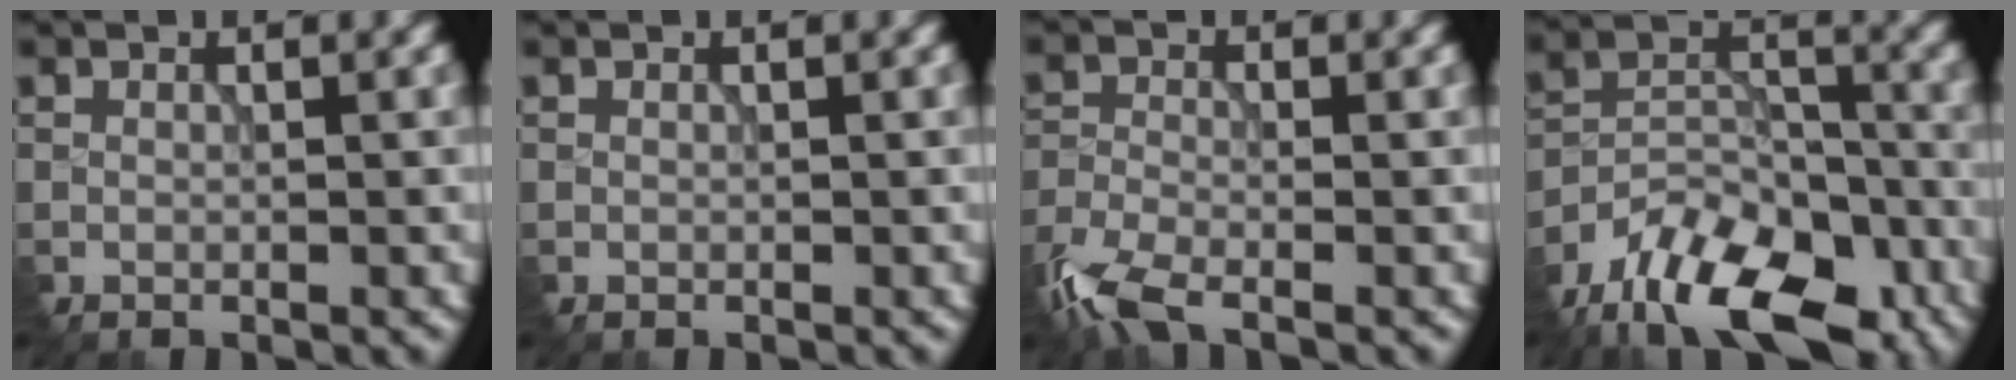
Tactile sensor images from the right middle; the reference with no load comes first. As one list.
[{"total": 0.0}, {"total": 5.7, "force": [-4.1, 2.0, 3.4], "torque": [-0.090, -0.013, -0.094]}, {"total": 12.2, "force": [-9.9, 4.6, 5.4], "torque": [-0.087, -0.008, -0.165]}]